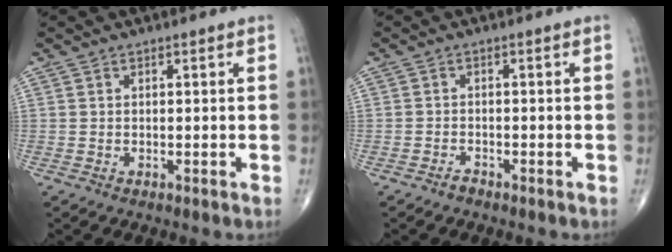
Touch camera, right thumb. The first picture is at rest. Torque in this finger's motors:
{"motor_torque": [-0.12, -0.01, -0.09, -0.08, 0.02]}